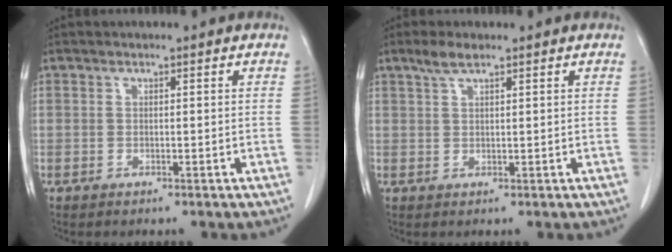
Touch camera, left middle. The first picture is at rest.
{"total": 2.5, "force": [1.8, 0.4, 1.7], "torque": [-0.039, 0.007, 0.037]}